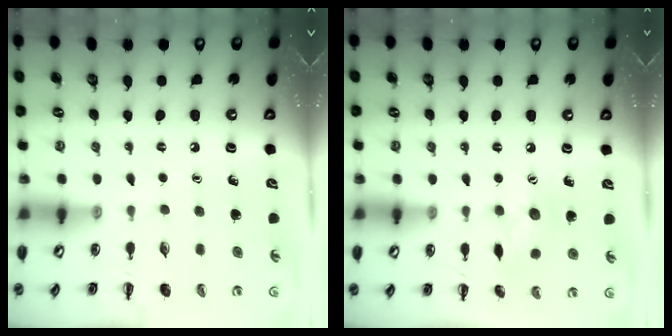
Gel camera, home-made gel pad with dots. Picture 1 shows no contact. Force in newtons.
{"total": 7.5, "press": 7.4, "slide": 1.1}